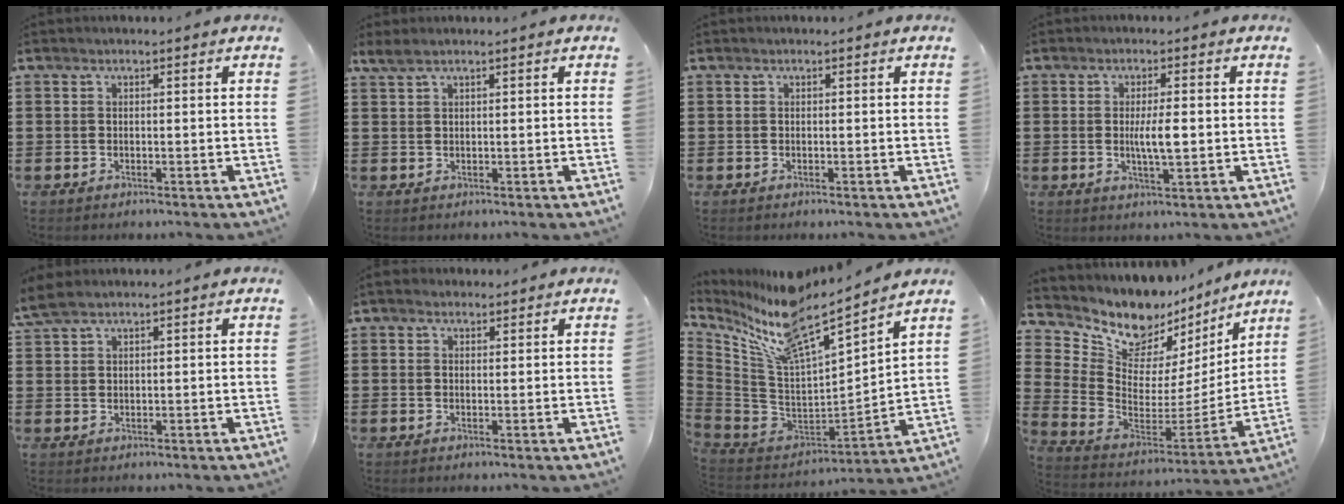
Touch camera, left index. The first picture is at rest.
{"total": 1.6, "force": [1.1, 0.2, 1.1], "torque": [-0.024, 0.001, 0.021]}
{"total": 0.0}
{"total": 4.5, "force": [0.0, 1.0, 4.4], "torque": [-0.086, -0.004, -0.004]}
{"total": 3.4, "force": [2.5, 1.1, 2.0], "torque": [-0.046, 0.006, 0.048]}
{"total": 1.7, "force": [1.5, 0.8, 0.5], "torque": [-0.012, 0.008, 0.028]}
{"total": 11.0, "force": [8.6, 1.8, 6.6], "torque": [-0.170, -0.067, 0.141]}
{"total": 8.9, "force": [7.5, 4.4, 1.6], "torque": [-0.068, -0.074, 0.133]}